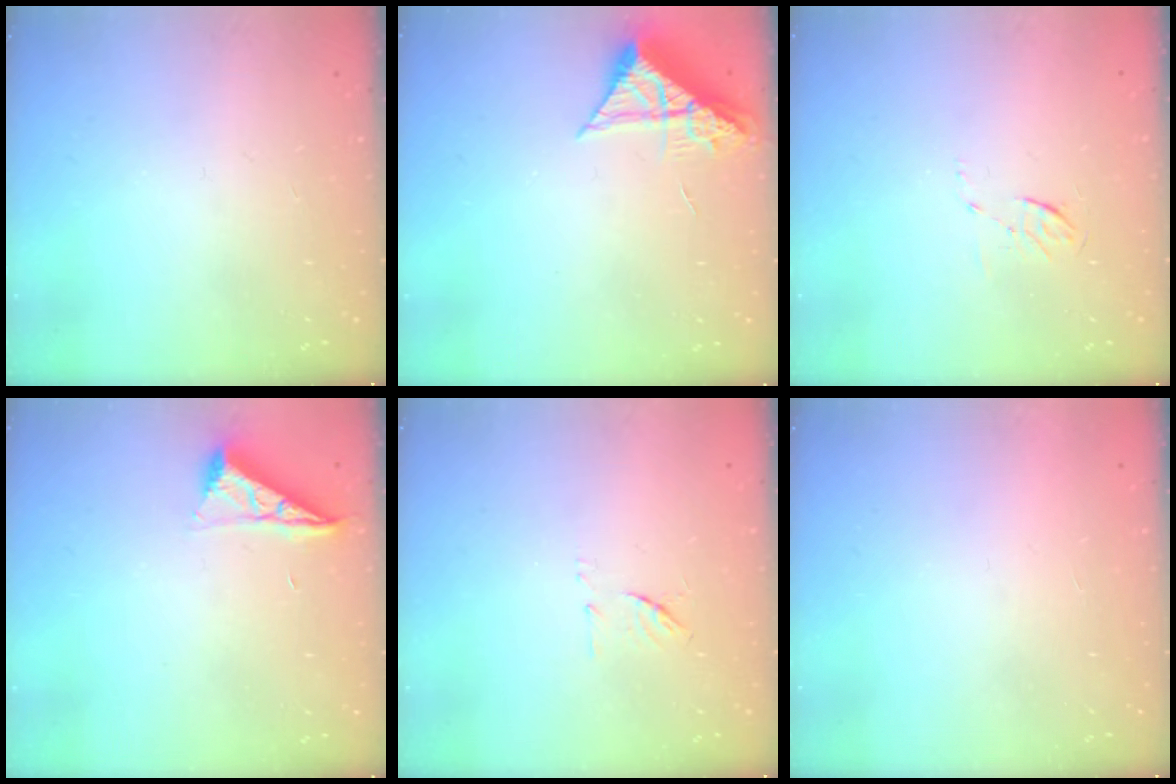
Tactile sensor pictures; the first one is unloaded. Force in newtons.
{"total": 8.4, "press": 8.4, "slide": 0.8}
{"total": 4.0, "press": 3.7, "slide": 1.4}
{"total": 7.1, "press": 7.1, "slide": 0.5}
{"total": 6.8, "press": 6.6, "slide": 1.2}
{"total": 1.7, "press": 1.6, "slide": 0.1}